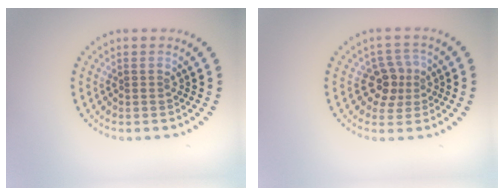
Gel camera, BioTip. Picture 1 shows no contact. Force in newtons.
{"total": 2.8, "press": 2.5, "slide": 1.2}